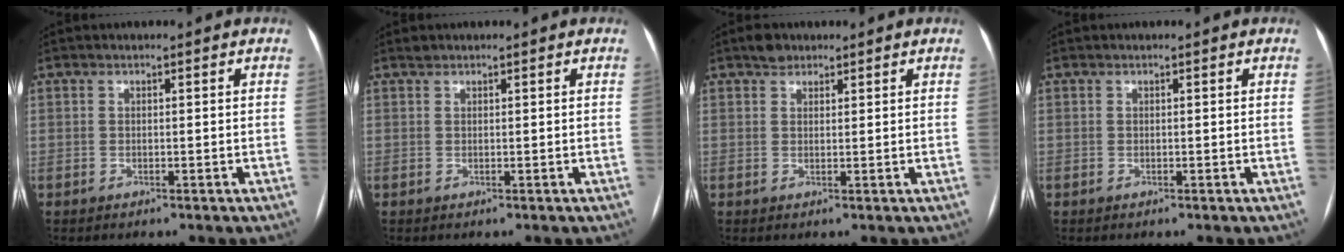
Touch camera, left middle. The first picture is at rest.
{"total": 0.5, "force": [0.5, 0.2, 0.0], "torque": [-0.006, 0.005, 0.010]}
{"total": 2.1, "force": [1.6, 1.2, 0.6], "torque": [-0.012, 0.008, 0.026]}
{"total": 0.0}